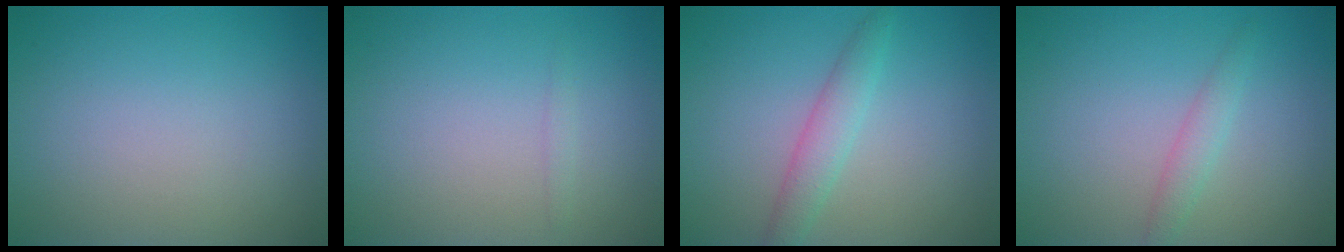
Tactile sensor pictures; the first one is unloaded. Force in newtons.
{"total": 0.5, "press": 0.5, "slide": 0.0}
{"total": 2.3, "press": 2.3, "slide": 0.1}
{"total": 1.6, "press": 1.6, "slide": 0.0}